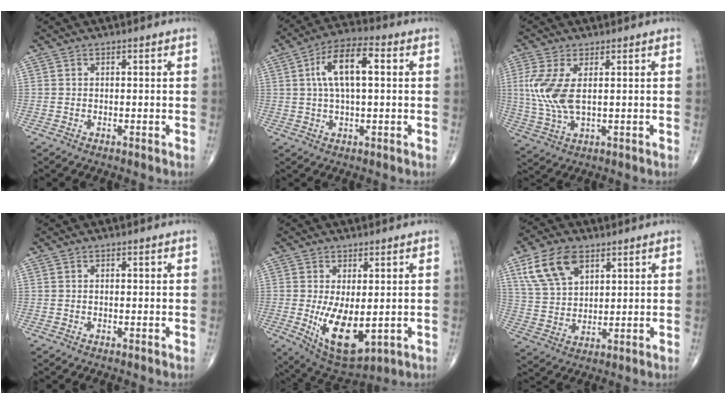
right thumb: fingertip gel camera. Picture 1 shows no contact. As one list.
[{"total": 10.6, "force": [2.1, 4.3, 9.4], "torque": [-0.173, 0.021, 0.030]}, {"total": 8.9, "force": [1.4, 3.9, 7.8], "torque": [-0.195, -0.008, 0.036]}, {"total": 0.0}, {"total": 11.3, "force": [-1.5, 5.2, 9.9], "torque": [-0.162, -0.027, -0.003]}, {"total": 11.4, "force": [5.8, 6.6, 7.3], "torque": [-0.127, -0.014, 0.117]}]